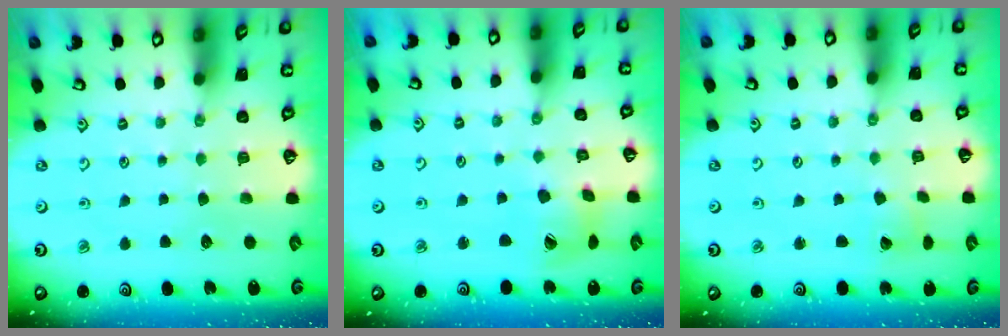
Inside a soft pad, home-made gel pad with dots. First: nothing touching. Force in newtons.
{"total": 9.2, "press": 9.1, "slide": 1.2}
{"total": 2.7, "press": 2.7, "slide": 0.3}